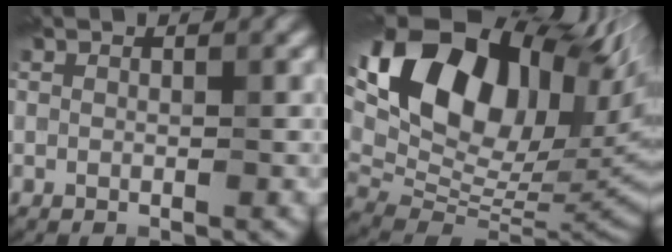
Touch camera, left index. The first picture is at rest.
{"total": 17.9, "force": [6.7, 10.8, 12.6], "torque": [-0.237, 0.040, 0.135]}